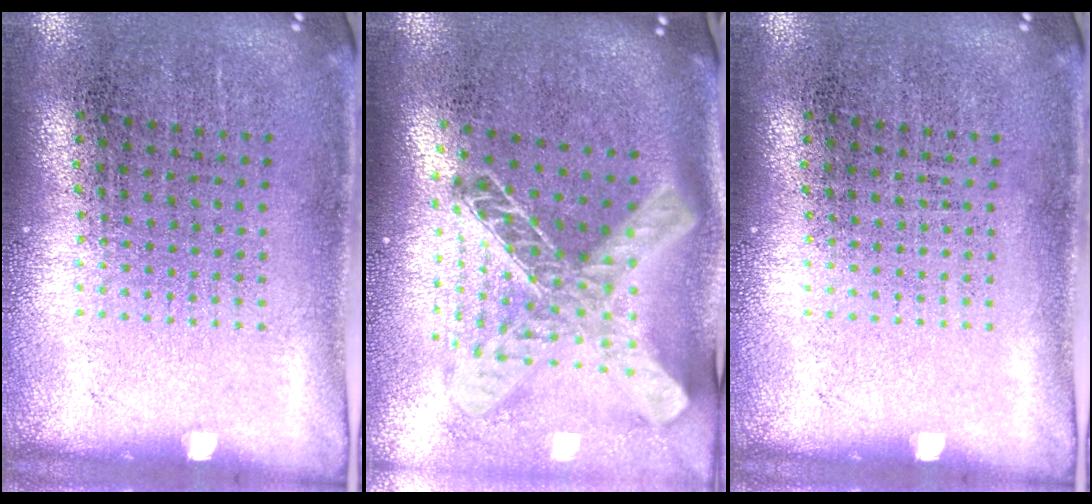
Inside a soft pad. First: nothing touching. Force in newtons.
{"total": 2.3, "press": 1.7, "slide": 1.5}
{"total": 0.0}